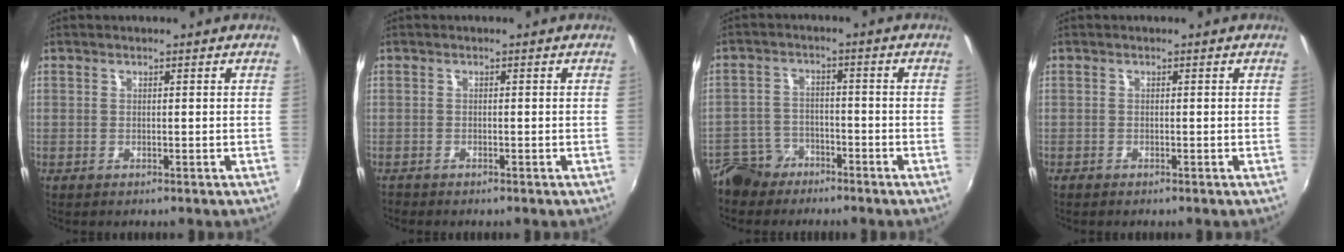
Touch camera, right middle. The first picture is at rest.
{"total": 1.0, "force": [-0.9, 0.3, 0.1], "torque": [-0.006, -0.003, -0.018]}
{"total": 7.8, "force": [-5.7, 4.9, 1.8], "torque": [-0.056, 0.016, -0.100]}
{"total": 0.7, "force": [-0.7, 0.3, 0.1], "torque": [-0.005, -0.003, -0.015]}